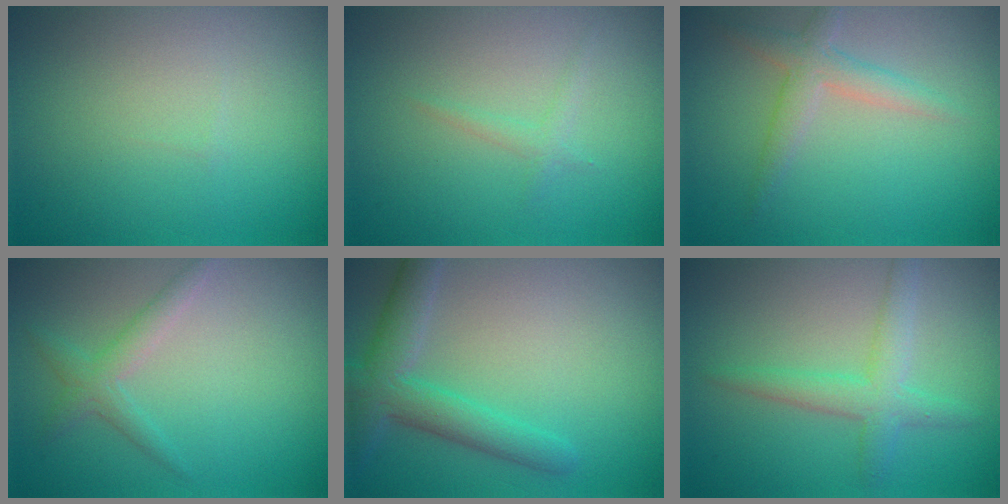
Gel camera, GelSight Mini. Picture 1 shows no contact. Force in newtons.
{"total": 0.9, "press": 0.9, "slide": 0.1}
{"total": 2.4, "press": 2.4, "slide": 0.1}
{"total": 2.0, "press": 2.0, "slide": 0.1}
{"total": 4.4, "press": 4.4, "slide": 0.2}
{"total": 2.9, "press": 2.9, "slide": 0.1}